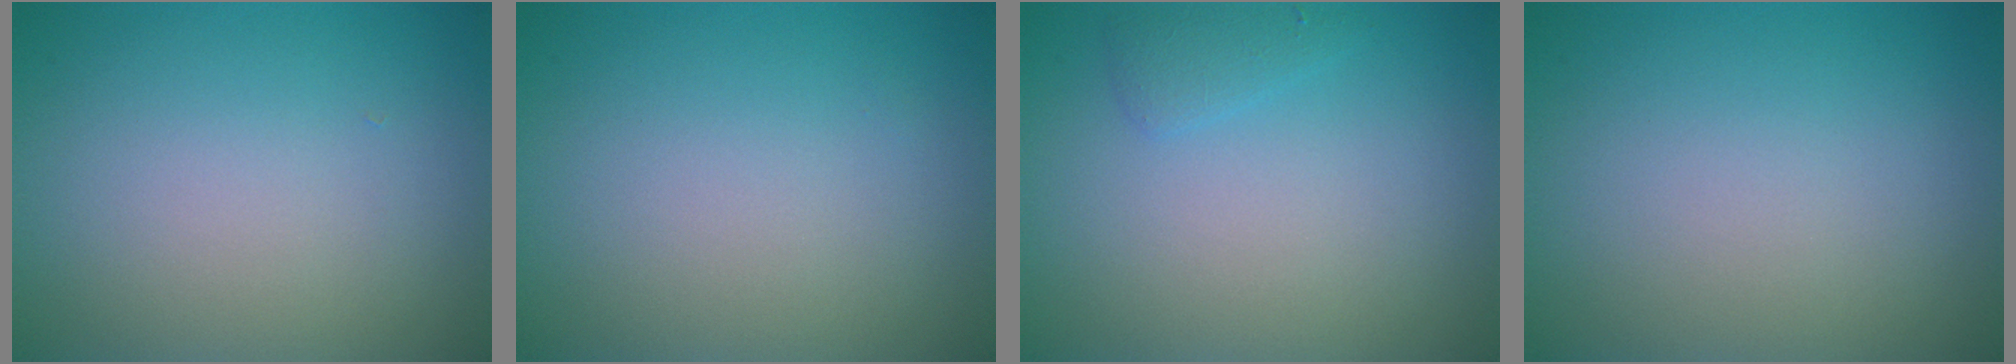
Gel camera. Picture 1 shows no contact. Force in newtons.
{"total": 0.0}
{"total": 1.2, "press": 1.2, "slide": 0.1}
{"total": 0.0}